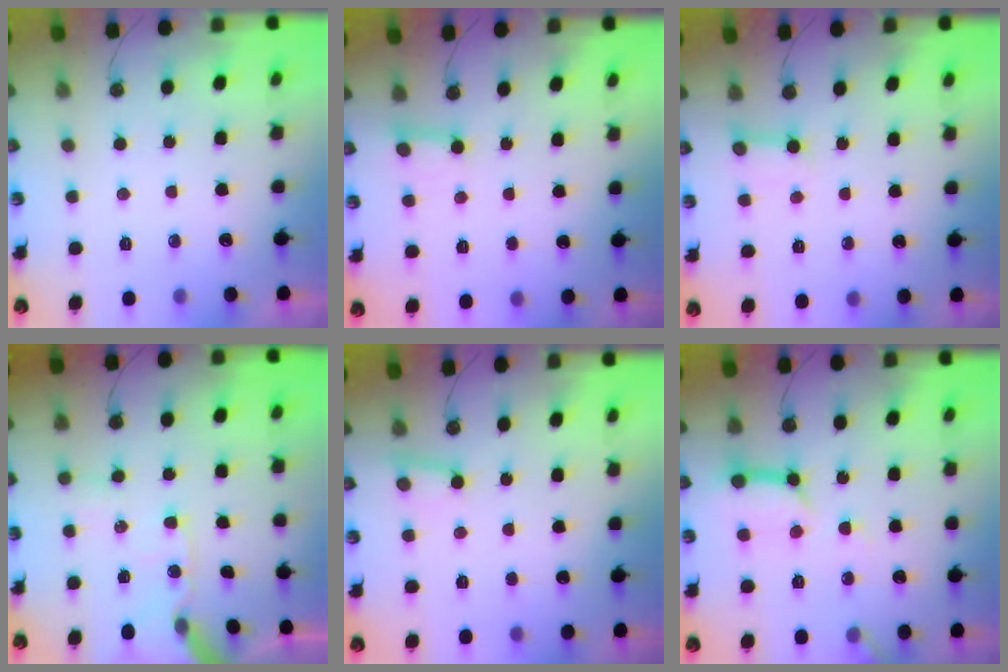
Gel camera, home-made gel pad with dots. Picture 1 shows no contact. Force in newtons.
{"total": 2.6, "press": 2.5, "slide": 0.3}
{"total": 3.4, "press": 3.3, "slide": 0.5}
{"total": 11.3, "press": 11.1, "slide": 1.9}
{"total": 3.7, "press": 3.6, "slide": 0.8}
{"total": 13.8, "press": 13.7, "slide": 1.5}